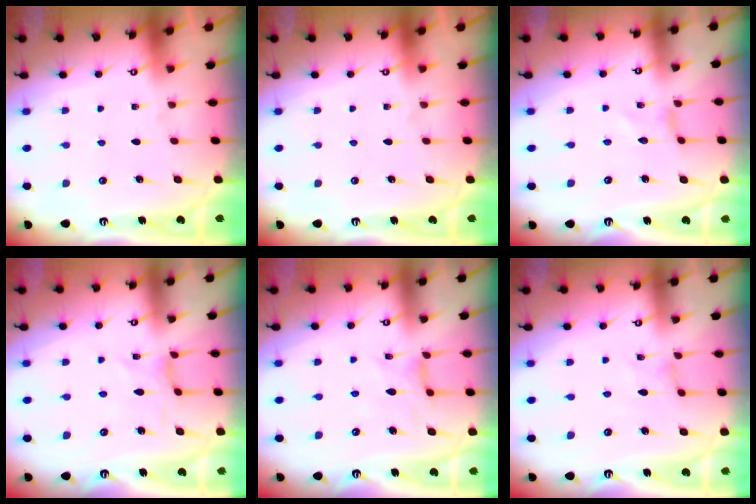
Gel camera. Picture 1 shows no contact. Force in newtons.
{"total": 0.0}
{"total": 0.0}
{"total": 1.8, "press": 1.8, "slide": 0.3}
{"total": 1.2, "press": 1.1, "slide": 0.4}
{"total": 0.0}